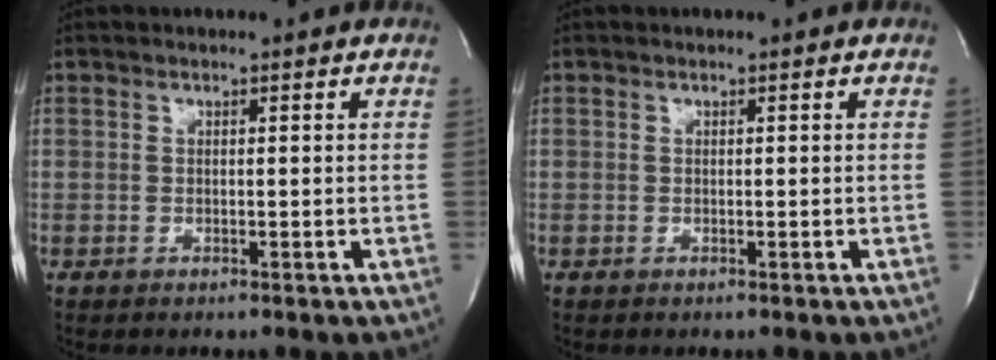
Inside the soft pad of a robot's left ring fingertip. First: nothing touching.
{"total": 0.0}